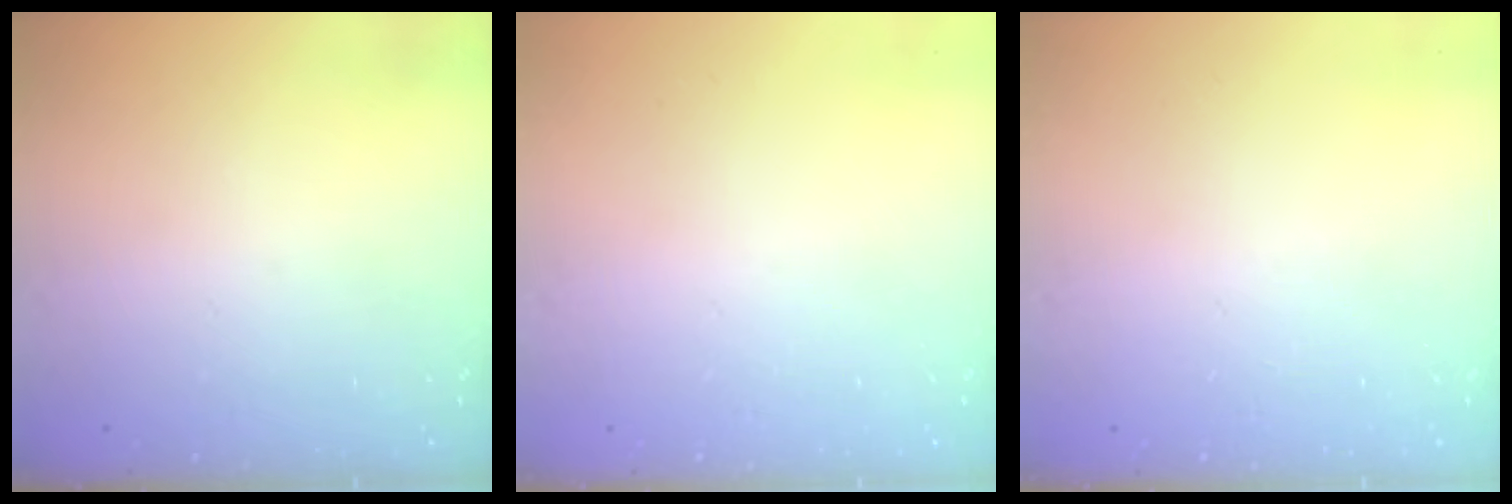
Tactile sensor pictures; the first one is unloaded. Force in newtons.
{"total": 0.0}
{"total": 0.0}